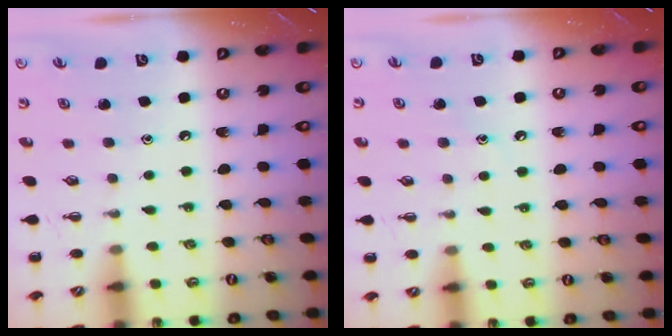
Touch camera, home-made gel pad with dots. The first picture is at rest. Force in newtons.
{"total": 6.8, "press": 6.6, "slide": 1.7}